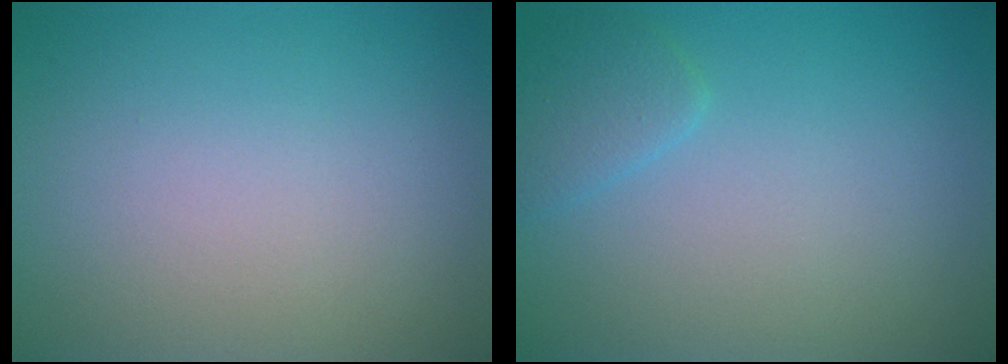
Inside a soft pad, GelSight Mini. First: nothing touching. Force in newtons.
{"total": 1.6, "press": 1.6, "slide": 0.1}